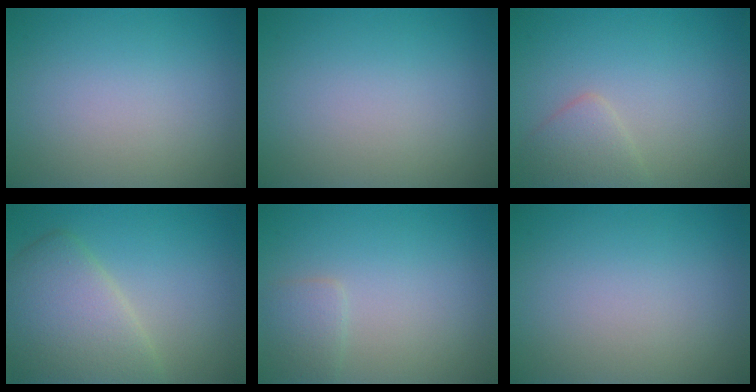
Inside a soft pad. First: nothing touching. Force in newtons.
{"total": 0.0}
{"total": 2.0, "press": 2.0, "slide": 0.0}
{"total": 6.0, "press": 6.0, "slide": 0.3}
{"total": 1.5, "press": 1.5, "slide": 0.0}
{"total": 0.0}